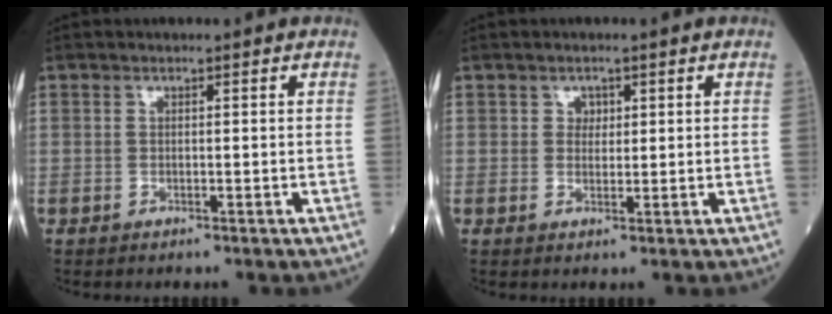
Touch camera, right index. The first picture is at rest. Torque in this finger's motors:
{"motor_torque": [-0.02, 0.09, -0.08, -0.01]}